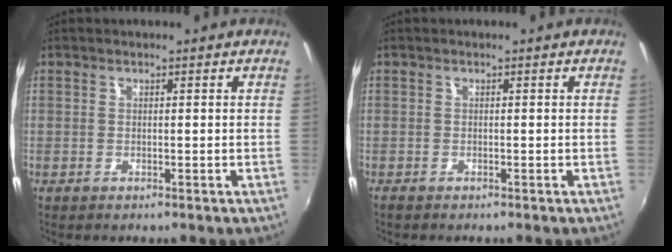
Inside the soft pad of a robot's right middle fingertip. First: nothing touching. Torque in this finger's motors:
{"motor_torque": [0.37, -0.32, -0.03, 0.00]}